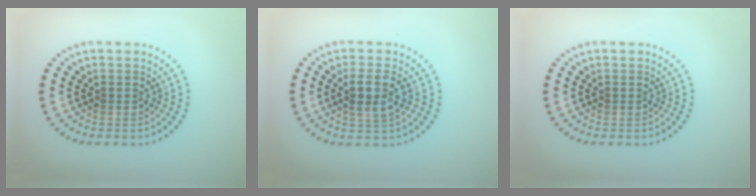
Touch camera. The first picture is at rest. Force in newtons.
{"total": 2.8, "press": 2.6, "slide": 1.2}
{"total": 0.0}